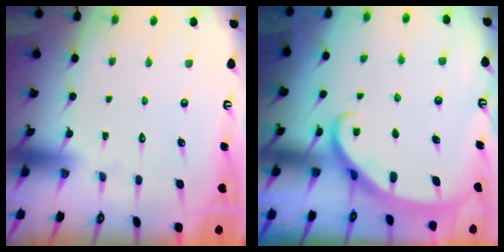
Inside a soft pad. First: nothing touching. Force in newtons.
{"total": 2.7, "press": 2.7, "slide": 0.4}